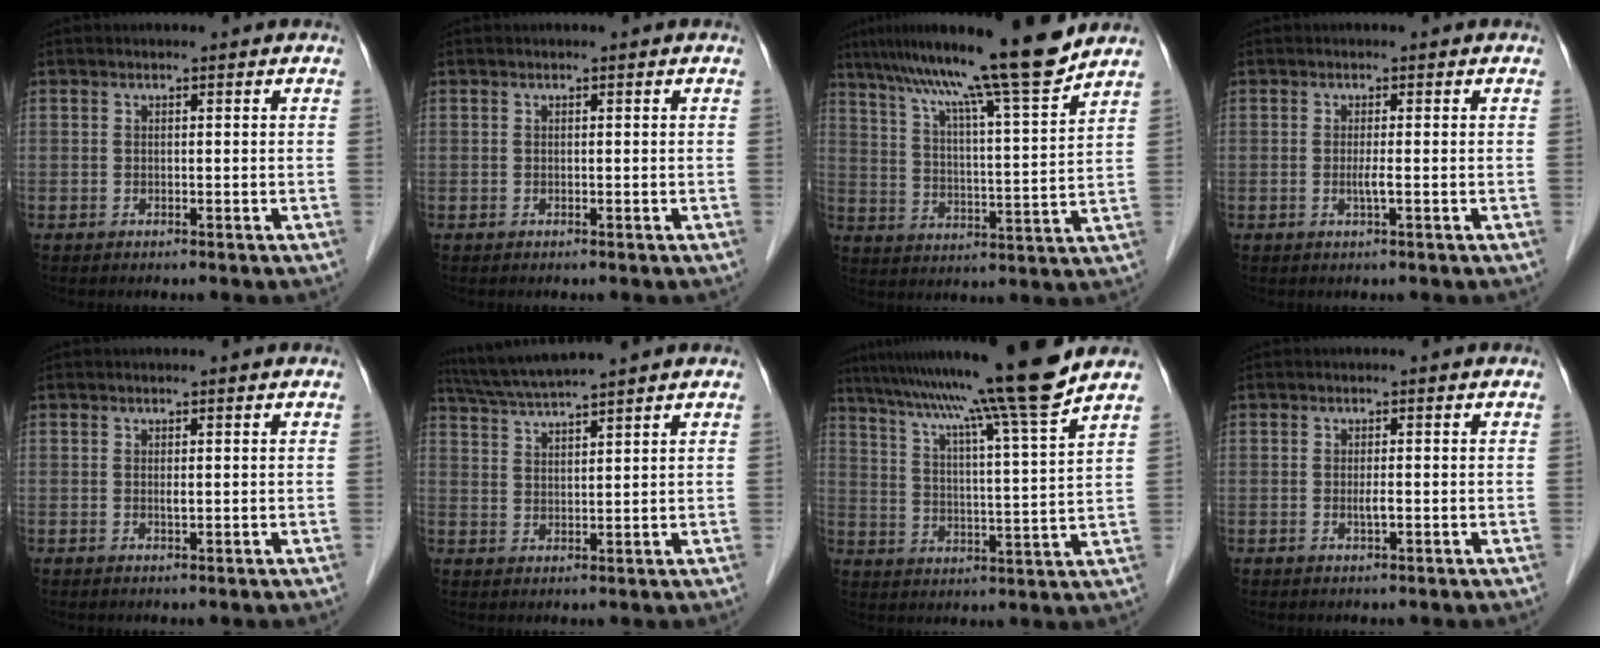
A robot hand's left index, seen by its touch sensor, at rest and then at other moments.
{"total": 0.0}
{"total": 15.9, "force": [13.0, -1.4, 9.0], "torque": [-0.146, -0.001, 0.198]}
{"total": 1.6, "force": [-0.5, -0.3, 1.5], "torque": [-0.031, -0.008, -0.011]}
{"total": 0.5, "force": [-0.1, 0.2, 0.5], "torque": [-0.009, -0.005, -0.001]}
{"total": 7.2, "force": [6.4, -1.3, 3.0], "torque": [-0.061, 0.016, 0.116]}
{"total": 16.6, "force": [13.8, -3.2, 8.7], "torque": [-0.145, -0.033, 0.201]}
{"total": 1.3, "force": [-0.4, 0.1, 1.3], "torque": [-0.027, -0.007, -0.007]}